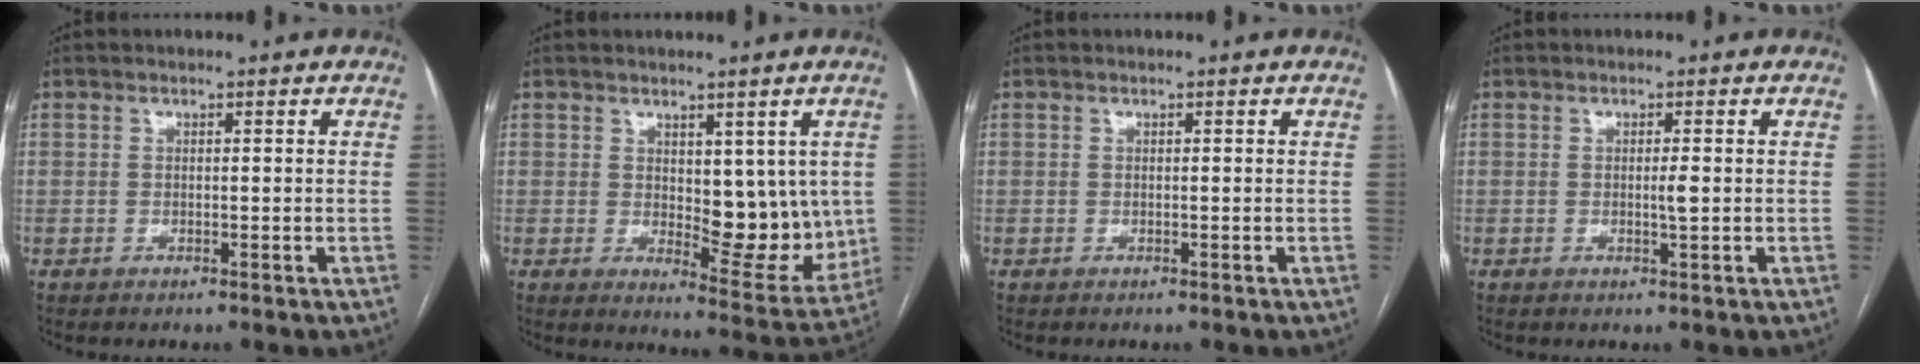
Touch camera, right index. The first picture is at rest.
{"total": 9.7, "force": [1.1, 4.8, 8.4], "torque": [-0.093, -0.012, 0.029]}
{"total": 0.0}
{"total": 1.4, "force": [-0.1, 0.0, 1.4], "torque": [-0.025, -0.001, -0.001]}